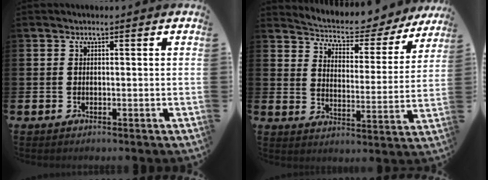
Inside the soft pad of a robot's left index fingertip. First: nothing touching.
{"total": 5.1, "force": [4.8, 1.4, 0.8], "torque": [-0.048, -0.040, 0.077]}